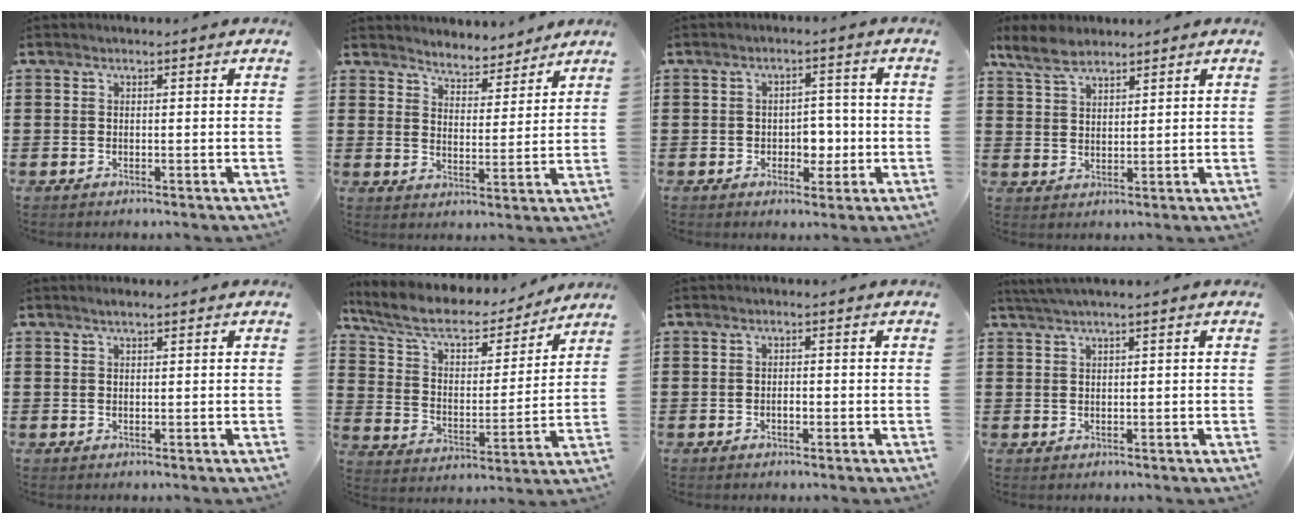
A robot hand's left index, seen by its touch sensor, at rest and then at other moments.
{"total": 4.4, "force": [4.3, 0.4, -0.4], "torque": [-0.014, -0.027, 0.076]}
{"total": 4.1, "force": [-0.8, 3.0, 2.7], "torque": [-0.040, -0.001, -0.023]}
{"total": 5.3, "force": [4.3, 2.2, 2.3], "torque": [-0.059, -0.001, 0.081]}
{"total": 0.9, "force": [0.6, 0.1, 0.7], "torque": [-0.013, 0.002, 0.011]}
{"total": 8.2, "force": [6.5, 3.0, 4.0], "torque": [-0.105, -0.035, 0.110]}
{"total": 1.0, "force": [-0.3, 0.4, 0.9], "torque": [-0.018, 0.000, -0.005]}
{"total": 1.3, "force": [0.8, -0.2, 1.0], "torque": [-0.018, -0.002, 0.016]}